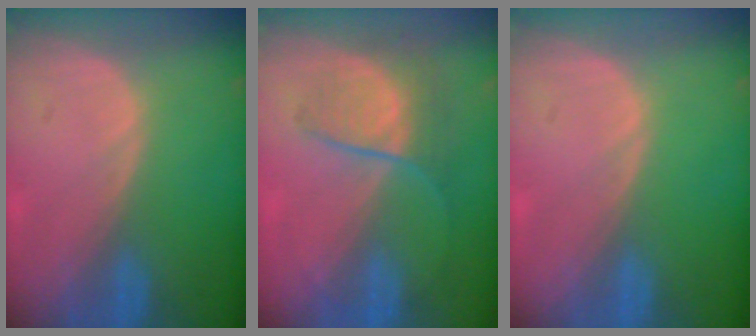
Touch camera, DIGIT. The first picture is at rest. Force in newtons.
{"total": 6.6, "press": 6.2, "slide": 2.3}
{"total": 0.0}